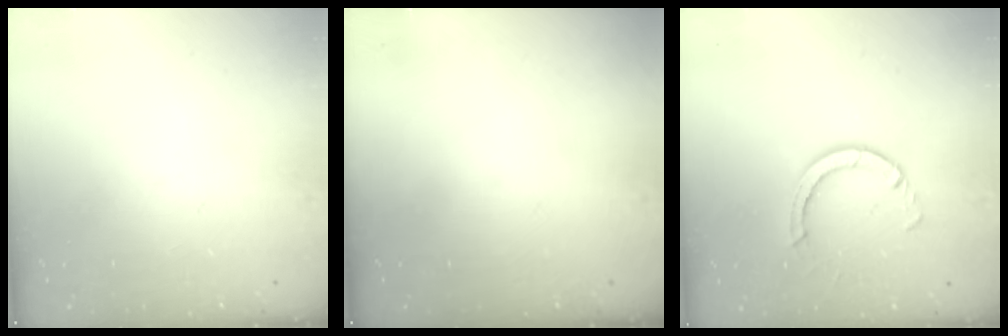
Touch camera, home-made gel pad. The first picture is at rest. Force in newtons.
{"total": 0.0}
{"total": 5.8, "press": 5.8, "slide": 0.6}